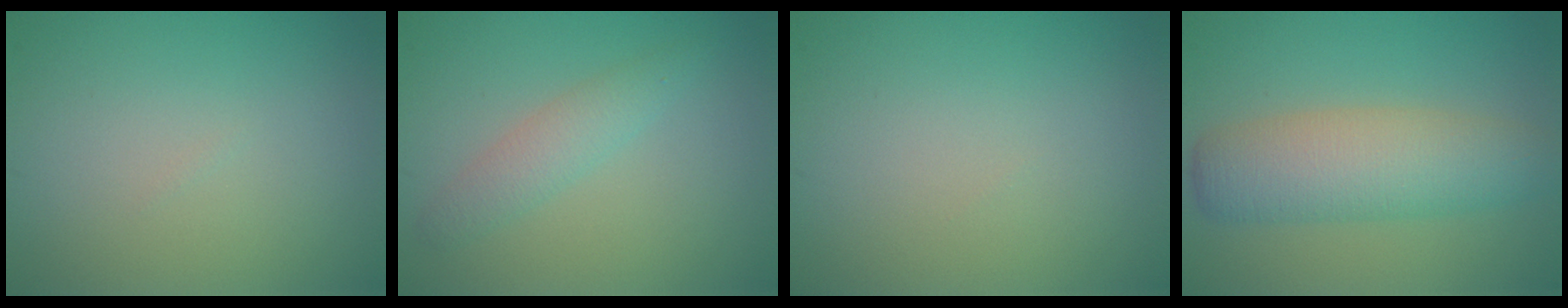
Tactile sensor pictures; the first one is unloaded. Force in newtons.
{"total": 2.1, "press": 2.1, "slide": 0.2}
{"total": 0.0}
{"total": 6.1, "press": 6.1, "slide": 0.3}